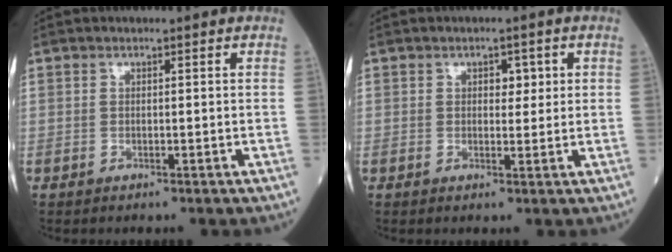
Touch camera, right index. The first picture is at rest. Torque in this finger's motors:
{"motor_torque": [0.04, 0.02, 0.01, 0.01]}